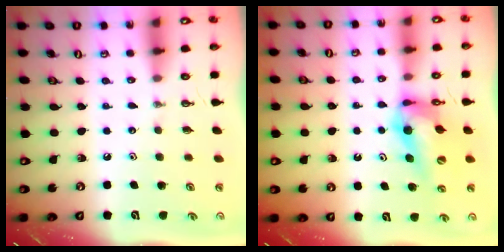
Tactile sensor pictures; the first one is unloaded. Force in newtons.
{"total": 11.6, "press": 11.6, "slide": 1.0}